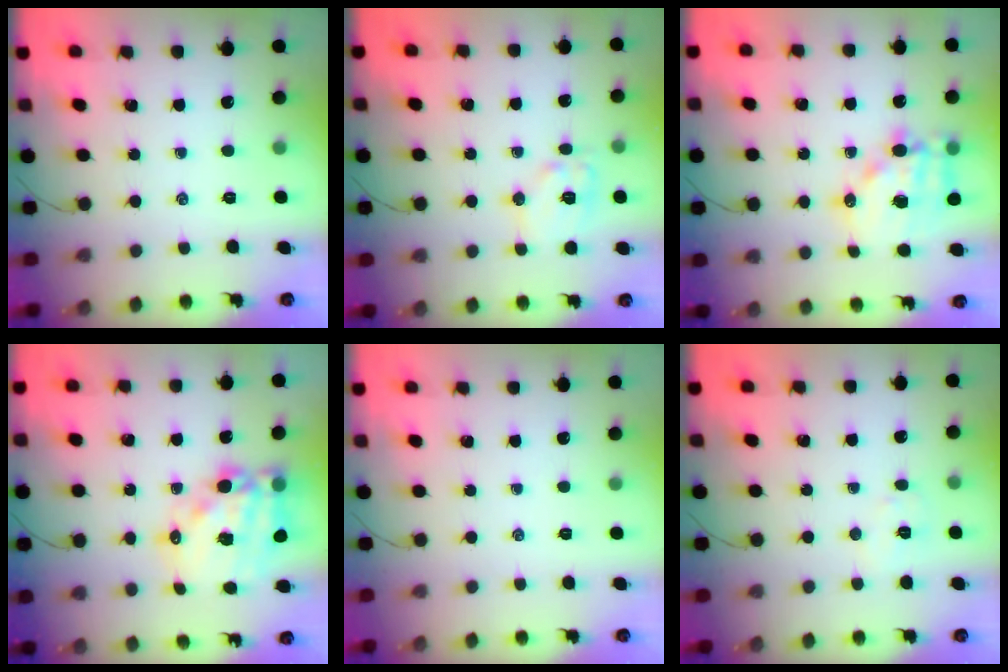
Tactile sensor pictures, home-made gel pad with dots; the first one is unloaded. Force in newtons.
{"total": 10.1, "press": 10.1, "slide": 0.9}
{"total": 14.5, "press": 14.2, "slide": 2.9}
{"total": 17.9, "press": 17.5, "slide": 4.1}
{"total": 0.0}
{"total": 4.0, "press": 3.9, "slide": 0.9}